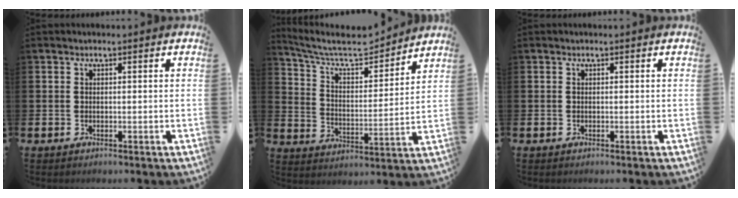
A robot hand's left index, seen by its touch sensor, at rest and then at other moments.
{"total": 7.9, "force": [7.0, 2.5, 2.8], "torque": [-0.082, -0.051, 0.115]}
{"total": 0.0}